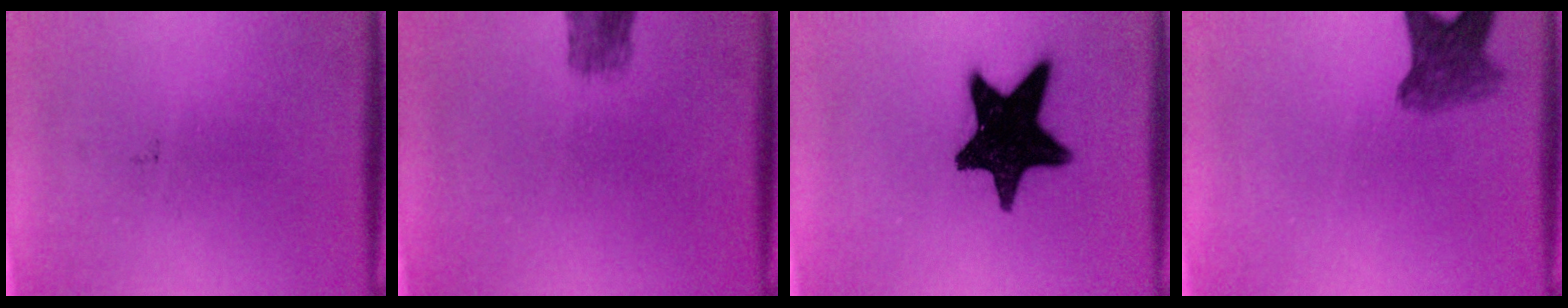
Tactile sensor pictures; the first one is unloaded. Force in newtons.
{"total": 2.9}
{"total": 18.8}
{"total": 5.0}